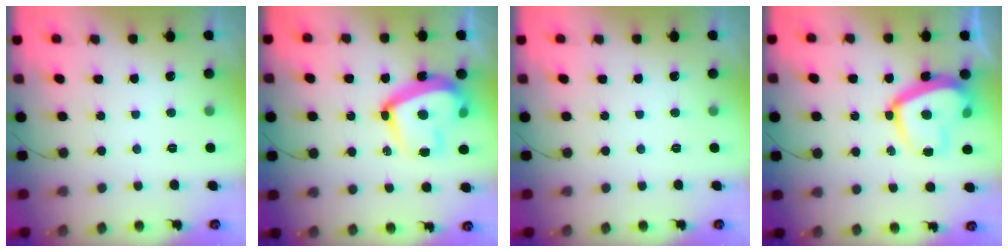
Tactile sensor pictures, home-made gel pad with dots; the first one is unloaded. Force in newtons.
{"total": 18.5, "press": 18.5, "slide": 1.3}
{"total": 0.0}
{"total": 14.8, "press": 14.7, "slide": 1.4}